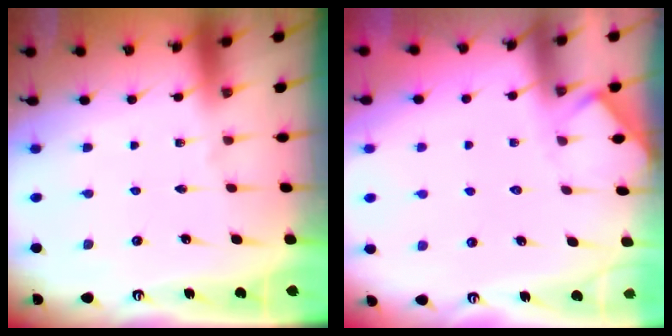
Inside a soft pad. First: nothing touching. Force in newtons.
{"total": 4.3, "press": 4.2, "slide": 0.5}